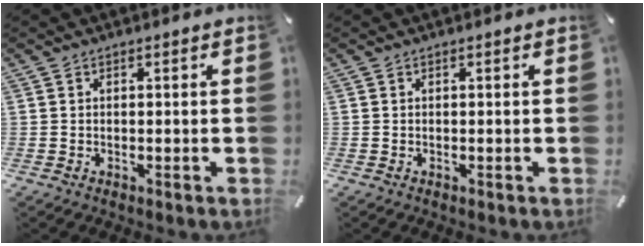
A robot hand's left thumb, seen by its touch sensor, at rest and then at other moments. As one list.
[{"total": 0.0}]